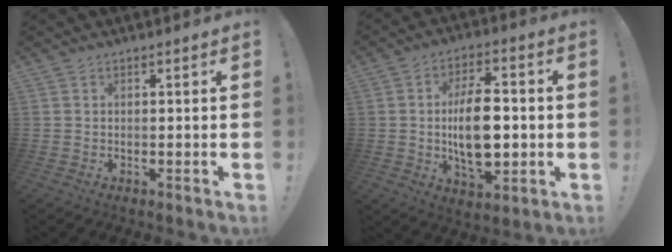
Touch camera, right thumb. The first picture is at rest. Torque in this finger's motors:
{"motor_torque": [2.12, 2.62, 1.16, -0.91, 0.57]}